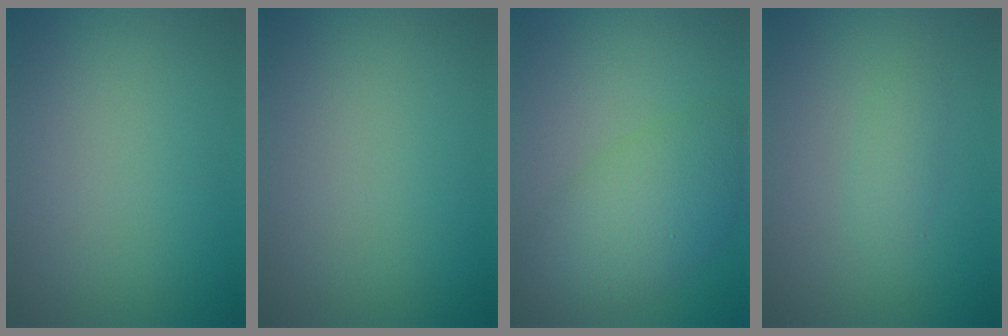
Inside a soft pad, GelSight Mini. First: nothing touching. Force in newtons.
{"total": 0.0}
{"total": 5.6, "press": 5.6, "slide": 0.3}
{"total": 1.4, "press": 1.4, "slide": 0.0}